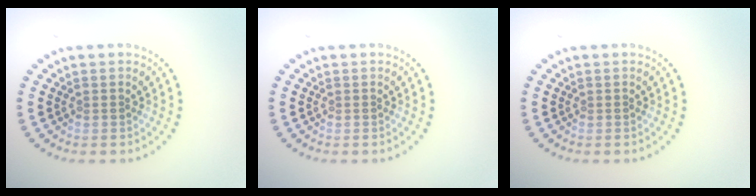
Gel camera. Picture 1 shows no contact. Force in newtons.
{"total": 0.0}
{"total": 0.0}